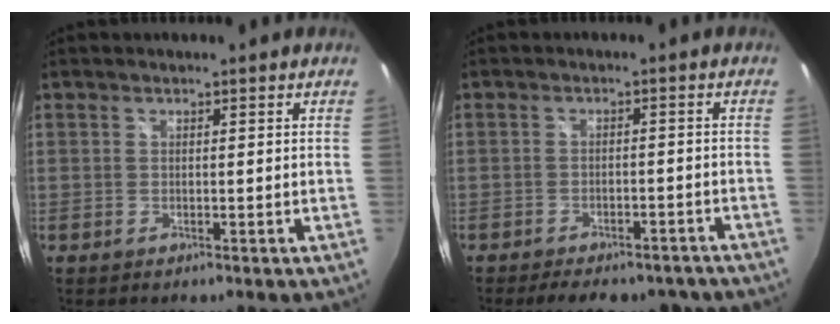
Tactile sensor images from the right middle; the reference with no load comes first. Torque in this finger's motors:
{"motor_torque": [1.07, -1.07, 0.33, 0.08]}